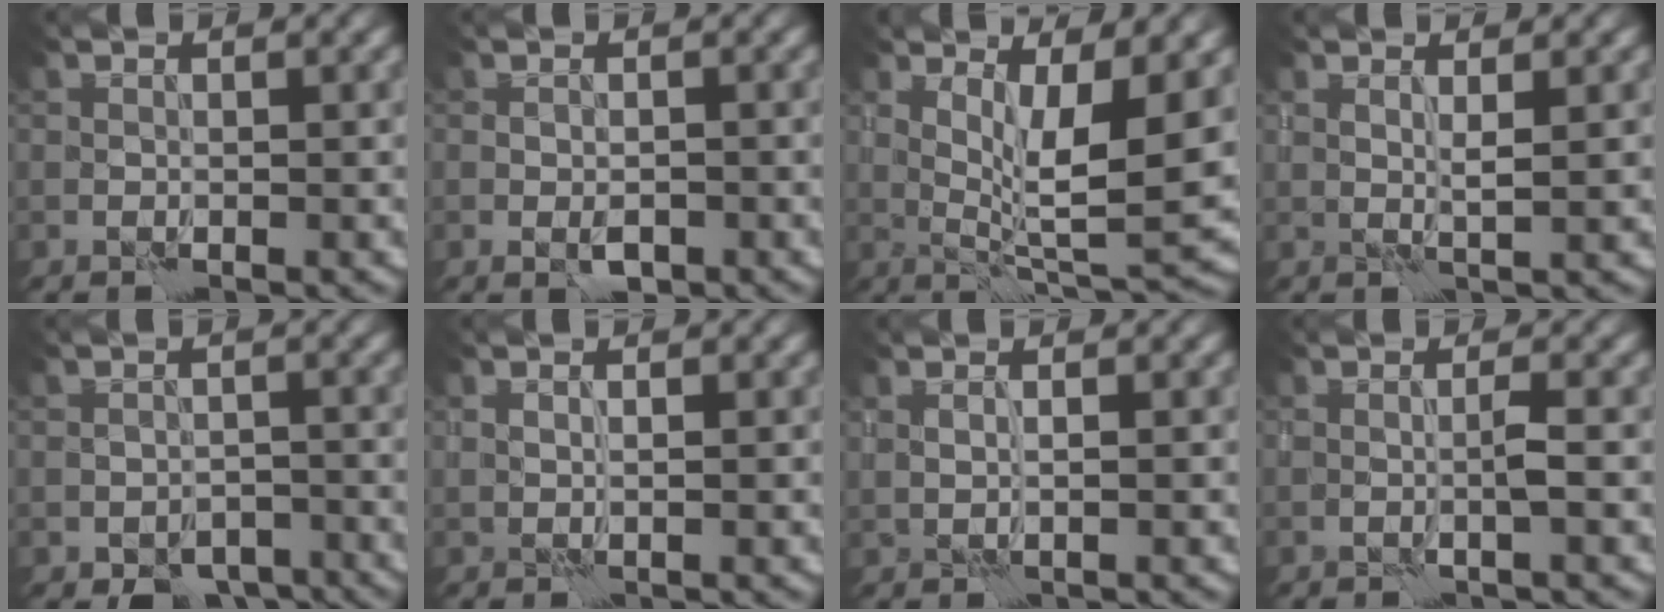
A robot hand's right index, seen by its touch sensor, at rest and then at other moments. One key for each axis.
{"total": 1.4, "fx": -0.4, "fy": 0.9, "fz": 1.1, "tx": -0.020, "ty": -0.005, "tz": -0.003}
{"total": 6.6, "fx": 1.9, "fy": 1.2, "fz": 6.2, "tx": -0.102, "ty": -0.019, "tz": 0.043}
{"total": 1.3, "fx": 1.0, "fy": -0.2, "fz": 0.8, "tx": -0.016, "ty": -0.007, "tz": 0.020}
{"total": 3.8, "fx": -2.8, "fy": 2.1, "fz": 1.2, "tx": -0.009, "ty": -0.009, "tz": -0.042}
{"total": 0.6, "fx": 0.5, "fy": 0.0, "fz": 0.3, "tx": -0.008, "ty": -0.007, "tz": 0.012}
{"total": 0.9, "fx": 0.8, "fy": -0.2, "fz": 0.5, "tx": -0.013, "ty": -0.008, "tz": 0.016}
{"total": 1.0, "fx": 0.2, "fy": -0.4, "fz": 0.9, "tx": -0.016, "ty": -0.002, "tz": 0.002}